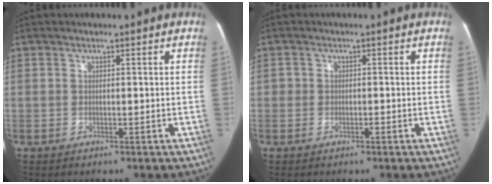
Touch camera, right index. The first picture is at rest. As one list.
[{"total": 1.1, "force": [-0.4, 1.0, 0.2], "torque": [0.004, -0.002, -0.011]}]